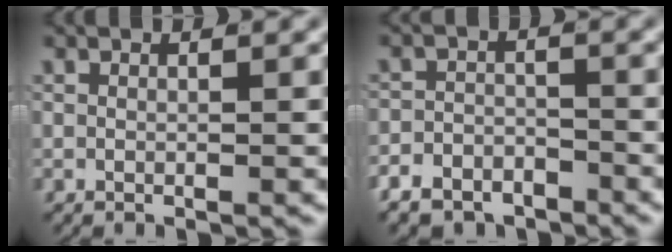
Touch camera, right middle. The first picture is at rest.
{"total": 5.3, "force": [-4.3, 2.9, 1.0], "torque": [0.002, -0.006, -0.080]}